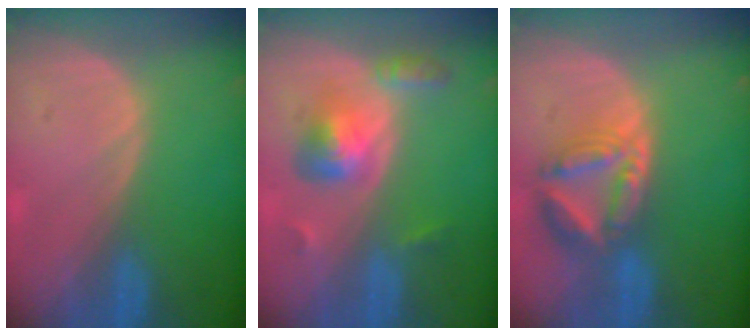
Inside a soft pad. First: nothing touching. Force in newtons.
{"total": 6.2, "press": 5.5, "slide": 2.8}
{"total": 8.1, "press": 7.0, "slide": 4.0}